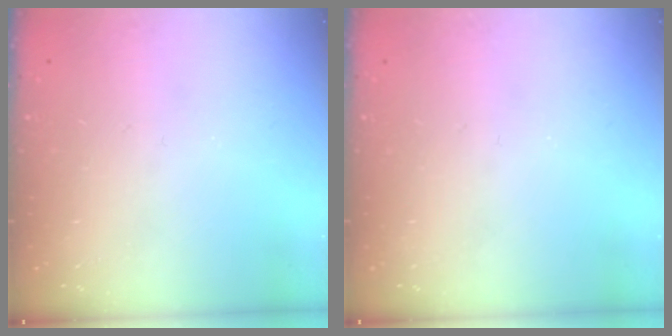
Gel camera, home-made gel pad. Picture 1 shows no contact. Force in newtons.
{"total": 0.0}